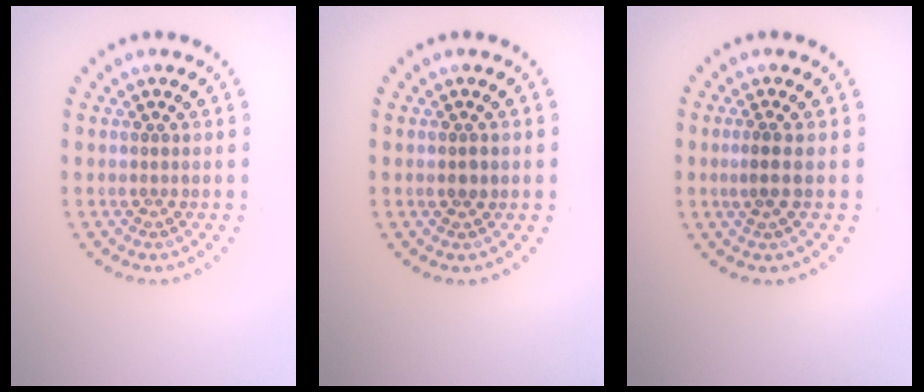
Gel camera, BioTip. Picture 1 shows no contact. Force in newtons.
{"total": 0.9, "press": 0.9, "slide": 0.2}
{"total": 1.7, "press": 1.4, "slide": 0.9}